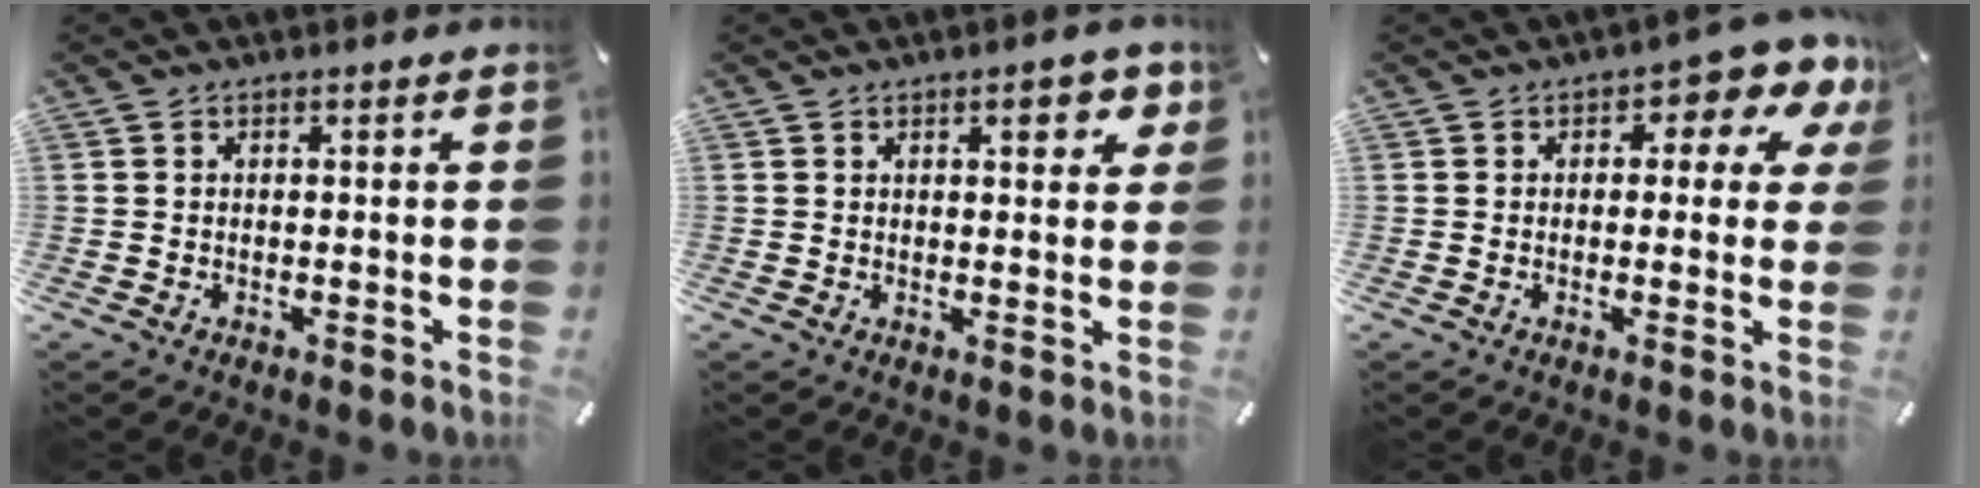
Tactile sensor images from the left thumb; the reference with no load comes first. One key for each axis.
{"total": 5.3, "fx": 2.6, "fy": 2.2, "fz": 4.1, "tx": -0.047, "ty": -0.009, "tz": 0.036}
{"total": 6.9, "fx": 2.9, "fy": 3.9, "fz": 4.9, "tx": -0.056, "ty": -0.016, "tz": 0.042}